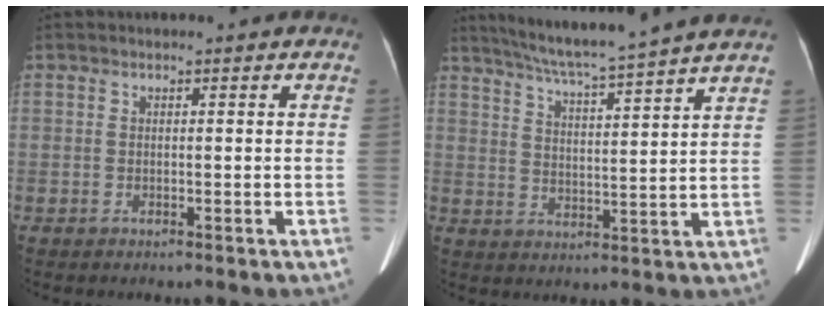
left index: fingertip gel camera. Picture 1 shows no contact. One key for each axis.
{"total": 14.8, "fx": 12.9, "fy": -1.6, "fz": 7.2, "tx": -0.124, "ty": 0.001, "tz": 0.184}